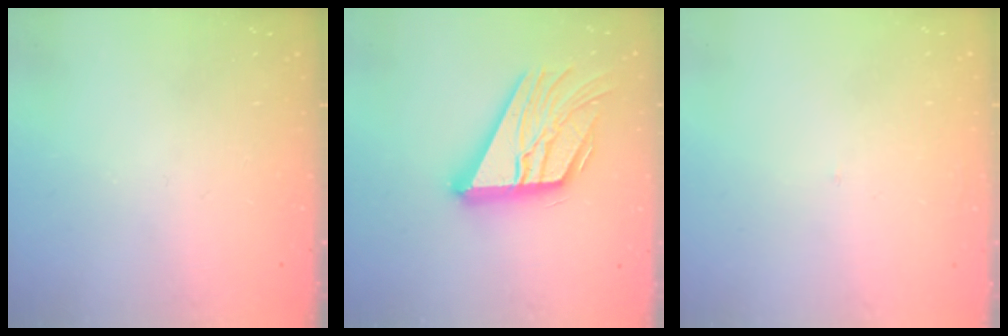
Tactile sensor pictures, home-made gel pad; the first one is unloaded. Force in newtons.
{"total": 21.7, "press": 21.6, "slide": 1.9}
{"total": 1.7, "press": 1.6, "slide": 0.1}